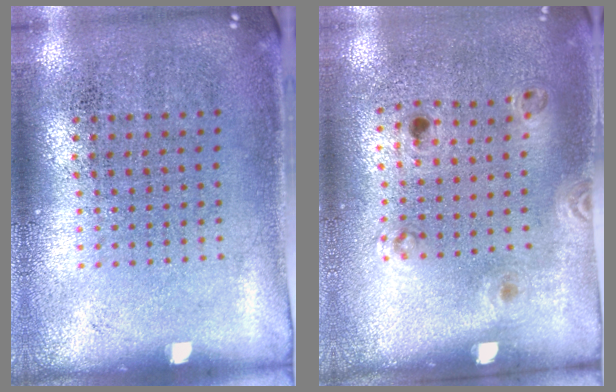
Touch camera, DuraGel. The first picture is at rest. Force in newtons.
{"total": 1.2, "press": 0.7, "slide": 1.0}